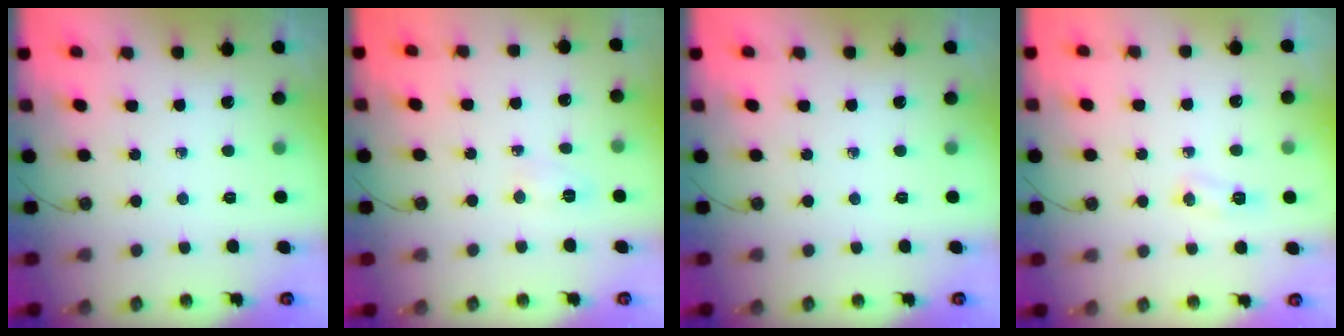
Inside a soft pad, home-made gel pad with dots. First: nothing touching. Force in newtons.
{"total": 4.5, "press": 4.5, "slide": 0.5}
{"total": 0.0}
{"total": 4.7, "press": 4.5, "slide": 1.5}